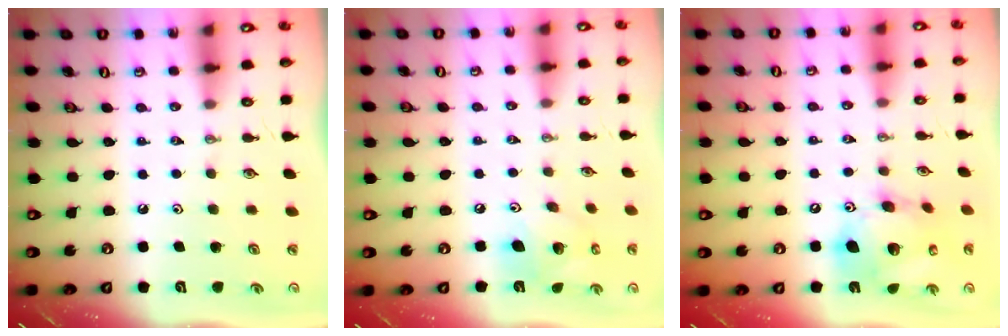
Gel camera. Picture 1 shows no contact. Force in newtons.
{"total": 13.9, "press": 13.7, "slide": 2.4}
{"total": 18.1, "press": 17.8, "slide": 3.2}